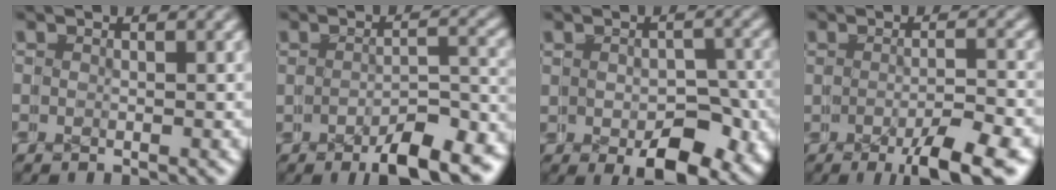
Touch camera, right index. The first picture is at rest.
{"total": 4.5, "force": [-4.1, 0.1, 1.8], "torque": [0.009, 0.013, -0.066]}
{"total": 4.9, "force": [-2.9, 2.0, 3.3], "torque": [-0.030, -0.014, -0.036]}
{"total": 5.0, "force": [-4.0, 0.5, 3.0], "torque": [-0.012, 0.007, -0.062]}